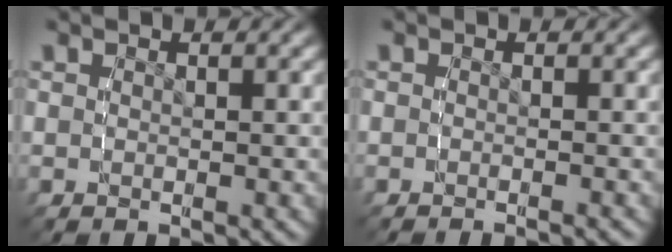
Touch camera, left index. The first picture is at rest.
{"total": 1.6, "force": [-1.5, 0.1, 0.6], "torque": [-0.003, 0.001, -0.023]}